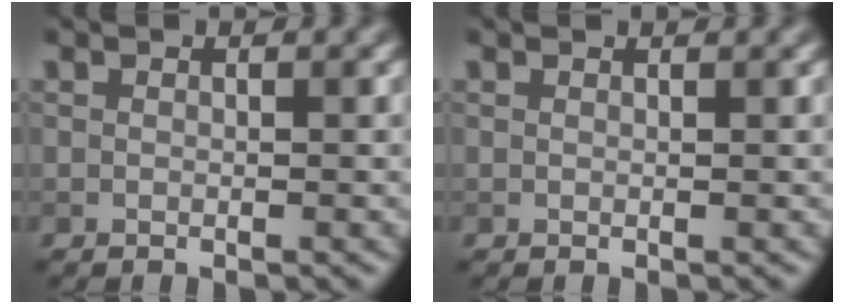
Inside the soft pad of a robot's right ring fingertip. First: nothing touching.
{"total": 0.8, "force": [0.8, 0.1, 0.2], "torque": [-0.004, -0.002, 0.006]}